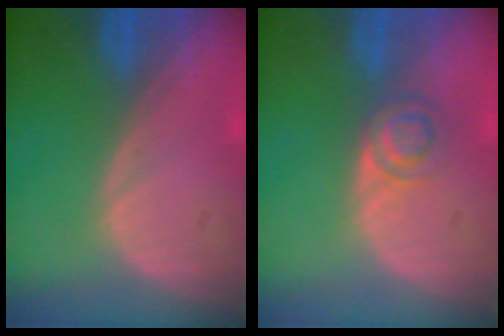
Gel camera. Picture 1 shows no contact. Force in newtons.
{"total": 3.3, "press": 3.3, "slide": 0.4}